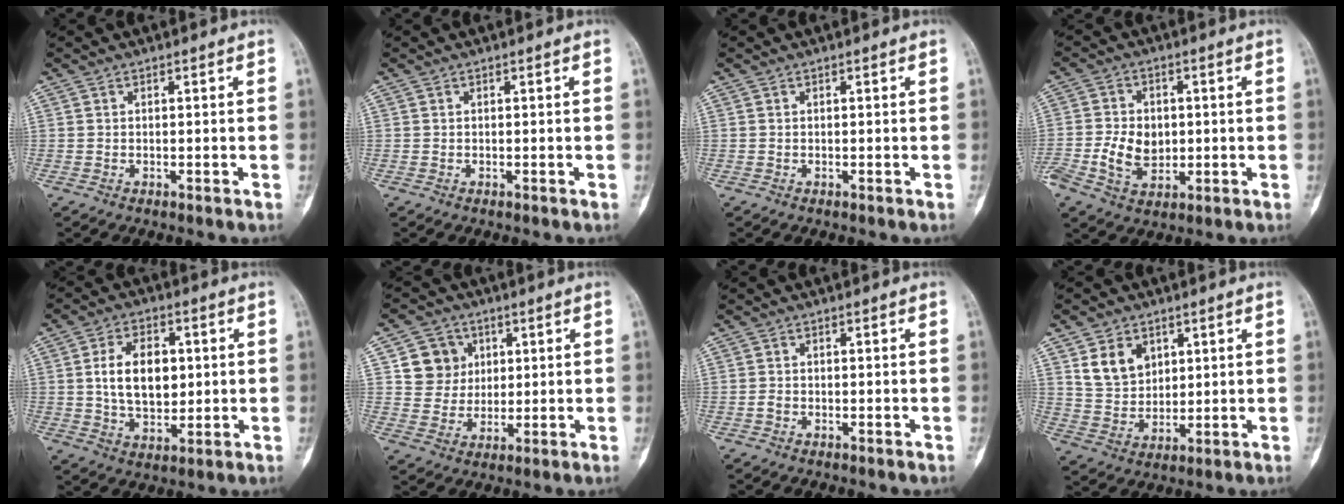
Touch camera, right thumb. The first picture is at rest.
{"total": 0.0}
{"total": 0.0}
{"total": 8.3, "force": [-0.9, 6.1, 5.6], "torque": [-0.091, 0.005, -0.011]}
{"total": 11.3, "force": [1.5, 7.1, 8.6], "torque": [-0.124, -0.004, 0.029]}
{"total": 8.2, "force": [2.5, 7.5, 2.0], "torque": [0.002, -0.004, 0.046]}
{"total": 0.9, "force": [-0.4, 0.6, 0.5], "torque": [-0.008, 0.002, -0.009]}
{"total": 8.3, "force": [3.6, 6.2, 4.2], "torque": [-0.053, -0.021, 0.077]}